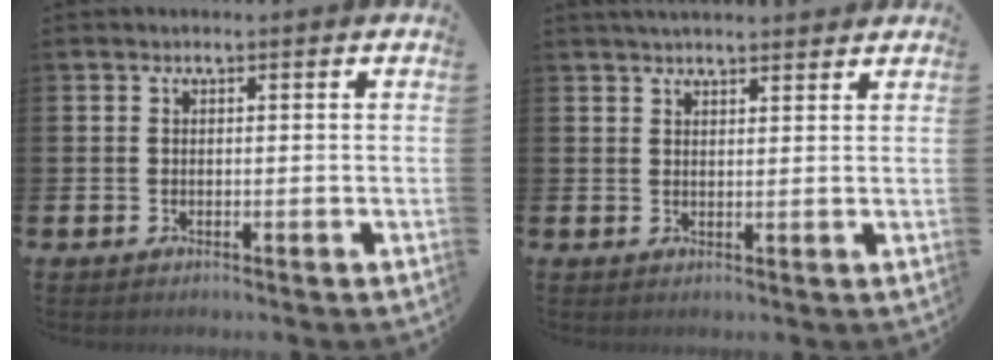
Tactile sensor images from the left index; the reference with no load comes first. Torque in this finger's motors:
{"motor_torque": [1.04, -1.10, 0.18, 0.10]}